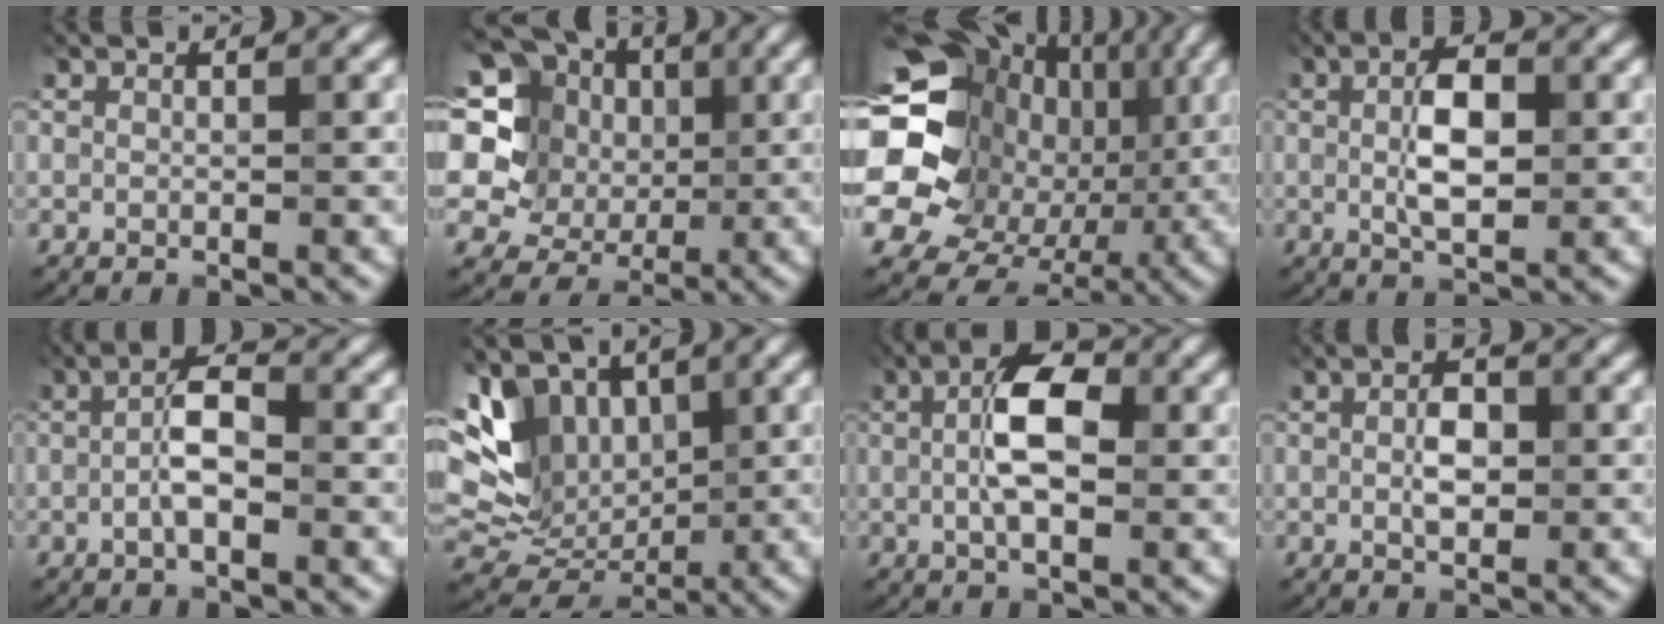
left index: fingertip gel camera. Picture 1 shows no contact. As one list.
[{"total": 14.6, "force": [5.7, 12.0, 6.0], "torque": [-0.149, 0.033, 0.095]}, {"total": 21.2, "force": [0.6, 18.4, 10.5], "torque": [-0.212, 0.009, -0.006]}, {"total": 4.7, "force": [0.3, 2.1, 4.2], "torque": [-0.081, 0.003, 0.003]}, {"total": 3.4, "force": [-0.8, 1.0, 3.1], "torque": [-0.057, 0.010, -0.022]}, {"total": 10.8, "force": [3.3, 7.7, 6.9], "torque": [-0.136, 0.017, 0.068]}, {"total": 5.8, "force": [0.5, 2.6, 5.1], "torque": [-0.089, 0.009, -0.001]}, {"total": 2.6, "force": [0.0, 1.4, 2.2], "torque": [-0.043, 0.000, 0.000]}]